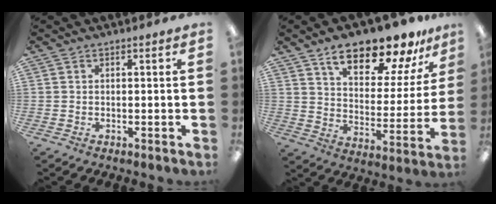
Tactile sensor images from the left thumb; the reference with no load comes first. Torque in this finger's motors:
{"motor_torque": [0.80, 0.92, 1.27, -1.52, 0.13]}